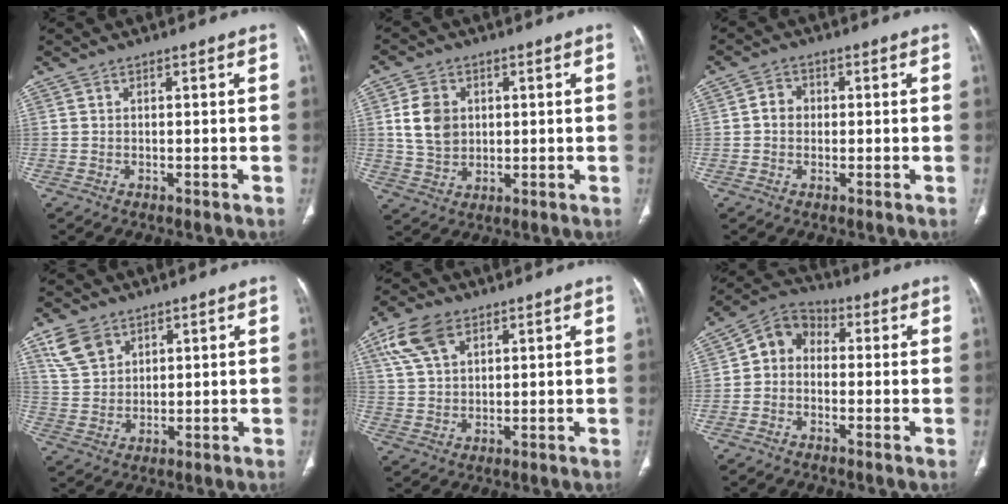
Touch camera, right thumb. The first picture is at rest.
{"total": 8.1, "force": [1.5, 6.4, 4.7], "torque": [-0.068, -0.005, 0.035]}
{"total": 3.2, "force": [0.0, 2.8, 1.5], "torque": [-0.011, 0.010, -0.007]}
{"total": 7.2, "force": [4.2, 4.9, 3.2], "torque": [-0.044, -0.014, 0.089]}
{"total": 9.0, "force": [4.7, 5.4, 5.5], "torque": [-0.099, -0.003, 0.094]}
{"total": 7.0, "force": [-0.5, 5.8, 4.0], "torque": [-0.044, 0.023, -0.034]}